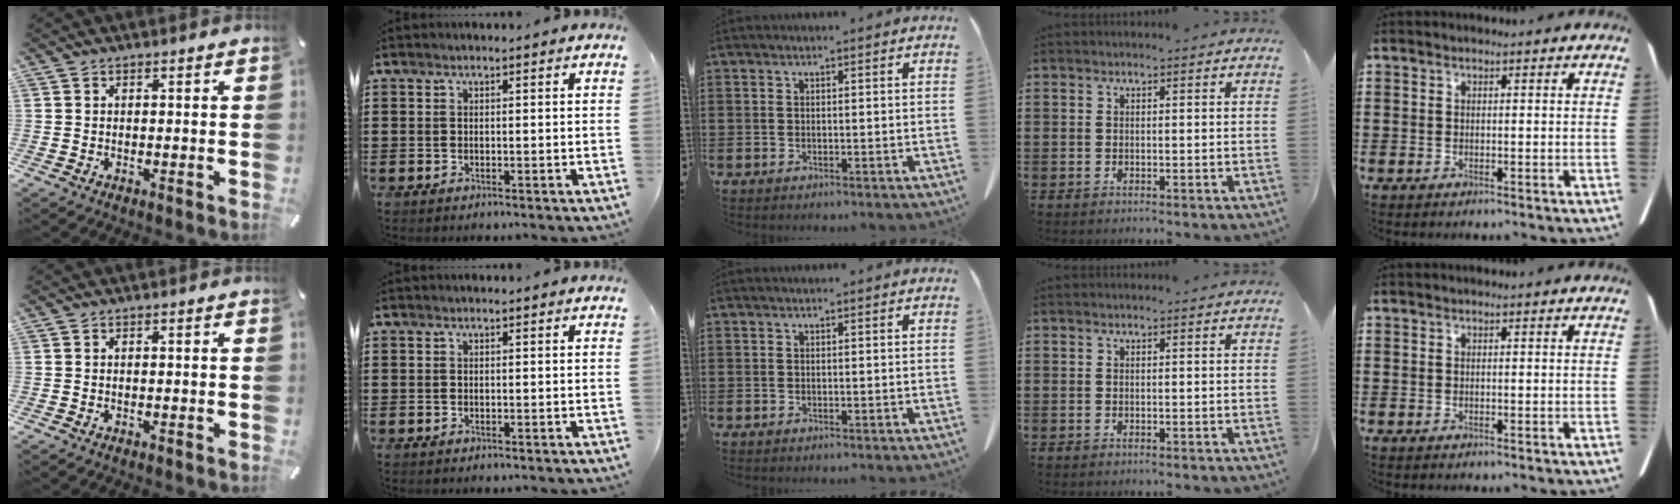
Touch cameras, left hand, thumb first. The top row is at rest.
{}